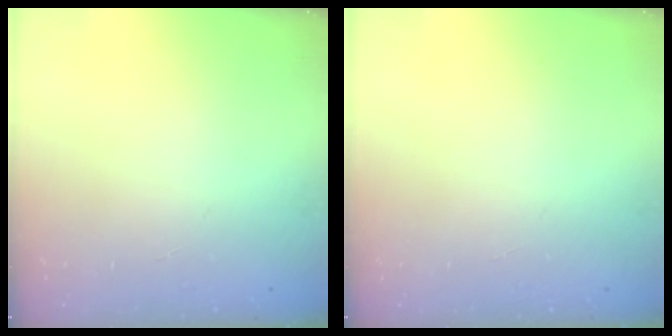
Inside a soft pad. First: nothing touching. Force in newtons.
{"total": 0.0}